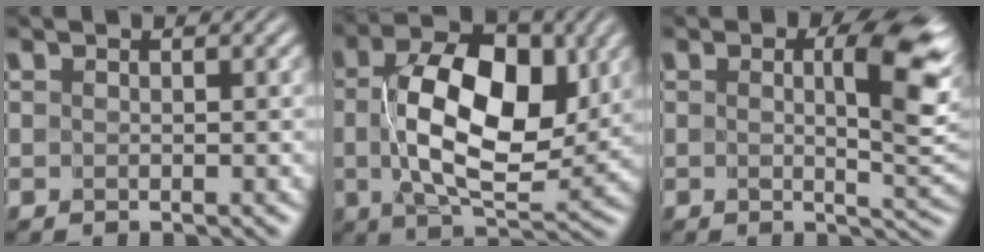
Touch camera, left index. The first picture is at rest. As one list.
[{"total": 10.7, "force": [1.4, 5.6, 9.0], "torque": [-0.144, 0.004, 0.022]}, {"total": 6.9, "force": [1.2, 2.3, 6.5], "torque": [-0.084, -0.002, 0.020]}]